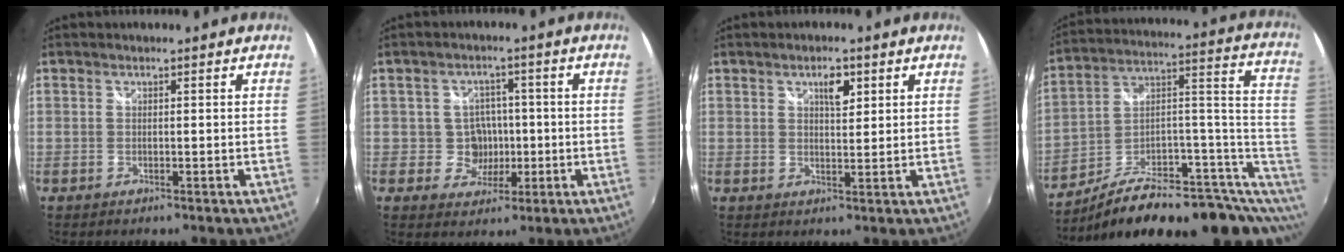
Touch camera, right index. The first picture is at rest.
{"total": 5.0, "force": [-0.6, 4.9, 0.9], "torque": [-0.022, 0.019, 0.001]}
{"total": 3.5, "force": [1.8, 1.2, 2.7], "torque": [-0.042, 0.005, 0.029]}
{"total": 21.5, "force": [-4.1, 10.0, 18.6], "torque": [-0.257, 0.020, -0.060]}